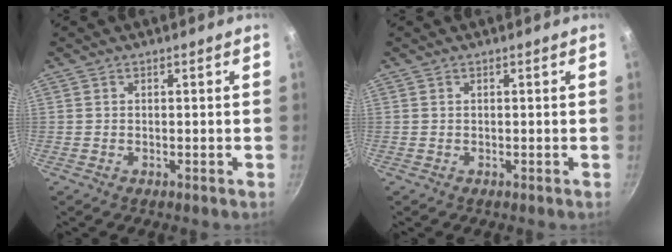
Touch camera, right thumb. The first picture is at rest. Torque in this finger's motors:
{"motor_torque": [-0.06, 0.05, -0.01, 0.00, 0.03]}